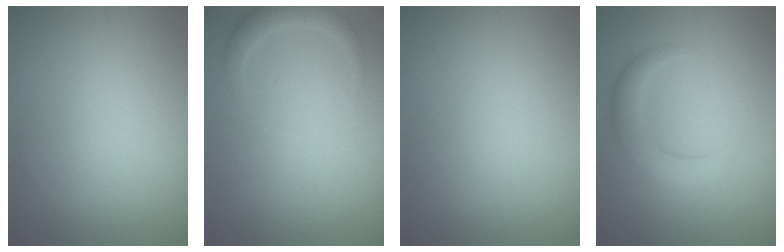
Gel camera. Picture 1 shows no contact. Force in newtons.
{"total": 1.7, "press": 1.7, "slide": 0.1}
{"total": 0.0}
{"total": 2.8, "press": 2.8, "slide": 0.2}